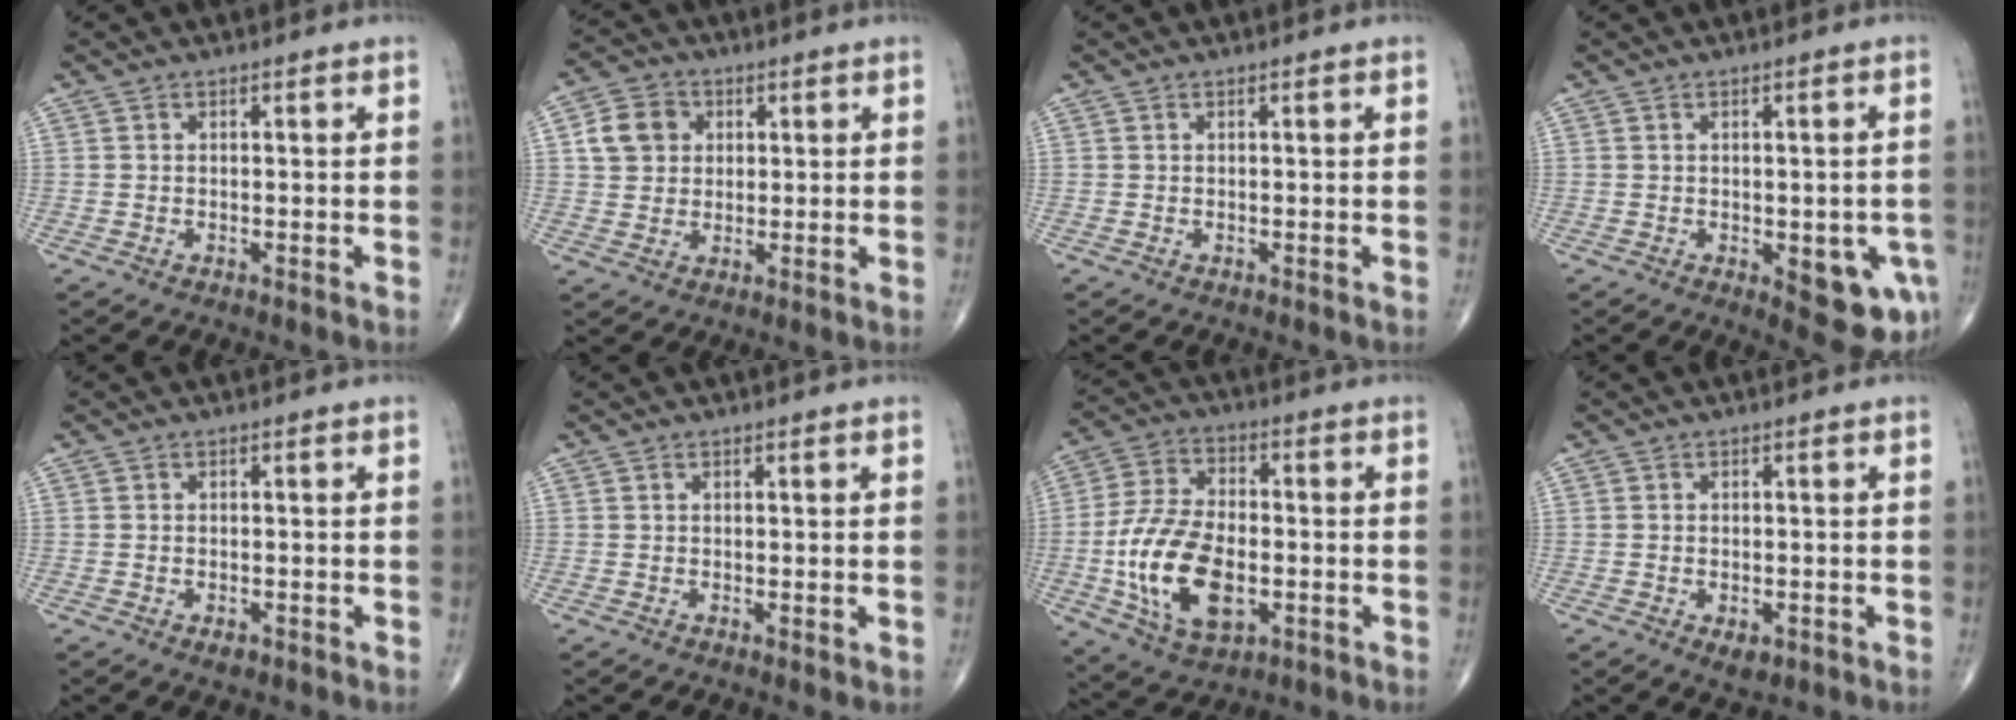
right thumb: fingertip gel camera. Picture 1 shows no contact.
{"total": 7.3, "force": [1.8, 6.2, 3.3], "torque": [-0.040, 0.002, 0.027]}
{"total": 0.0}
{"total": 9.6, "force": [-2.9, 4.0, 8.2], "torque": [-0.074, -0.003, -0.025]}
{"total": 1.6, "force": [-0.8, 0.9, 1.1], "torque": [-0.015, 0.002, -0.008]}
{"total": 0.7, "force": [0.0, 0.2, 0.6], "torque": [-0.010, -0.004, 0.000]}
{"total": 17.5, "force": [-3.5, 9.8, 14.0], "torque": [-0.262, 0.007, -0.057]}
{"total": 3.0, "force": [-1.2, 1.7, 2.2], "torque": [-0.031, 0.001, -0.010]}